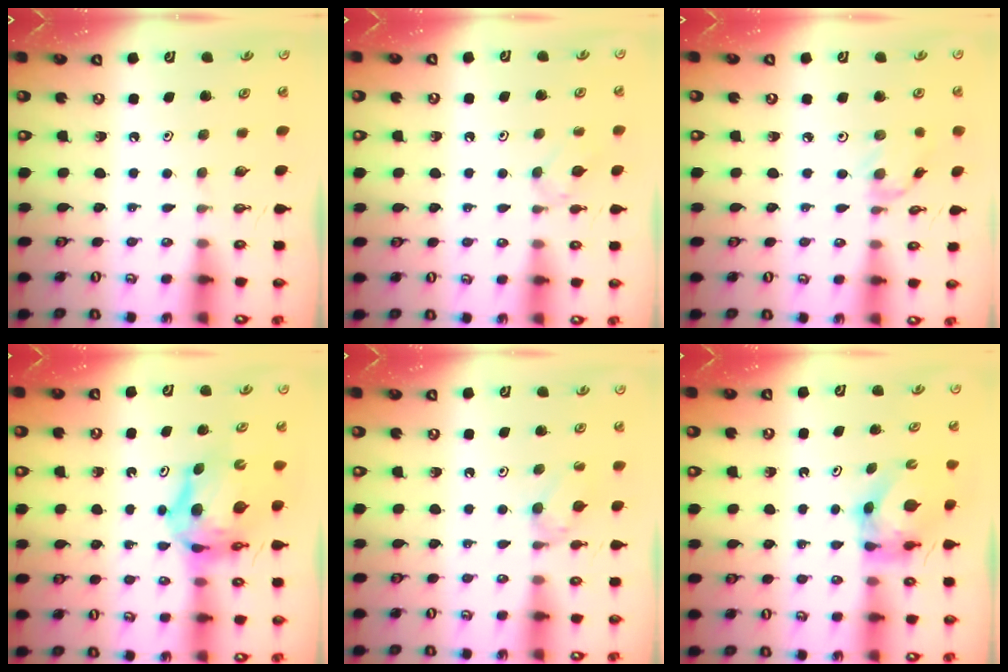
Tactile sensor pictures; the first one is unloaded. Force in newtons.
{"total": 2.9, "press": 2.8, "slide": 0.6}
{"total": 1.0, "press": 1.0, "slide": 0.3}
{"total": 10.3, "press": 10.2, "slide": 1.2}
{"total": 6.9, "press": 6.8, "slide": 0.9}
{"total": 5.6, "press": 5.6, "slide": 0.1}